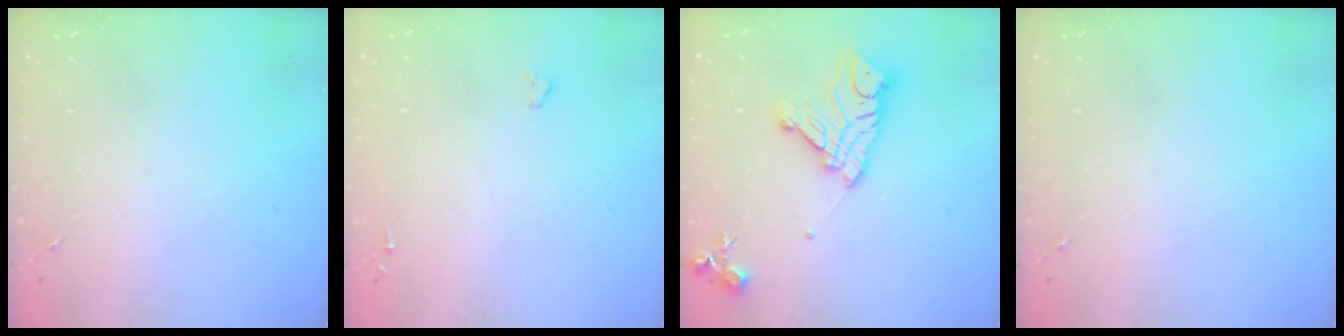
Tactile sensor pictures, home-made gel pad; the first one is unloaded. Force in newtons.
{"total": 0.9, "press": 0.9, "slide": 0.1}
{"total": 15.7, "press": 15.7, "slide": 1.5}
{"total": 0.0}